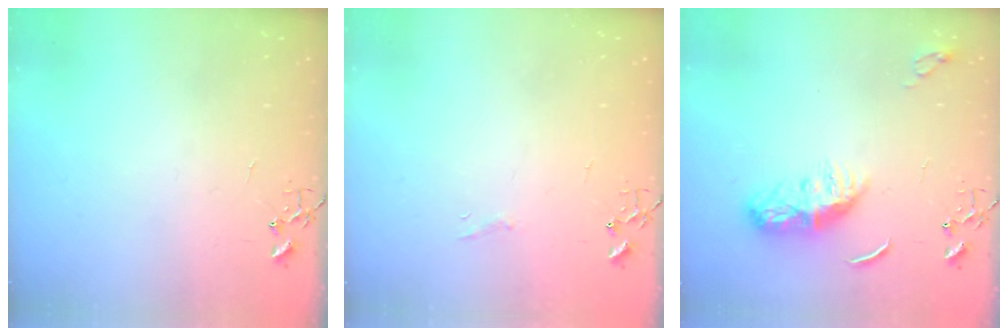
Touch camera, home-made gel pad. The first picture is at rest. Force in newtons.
{"total": 4.2, "press": 4.2, "slide": 0.3}
{"total": 9.1, "press": 9.1, "slide": 0.2}